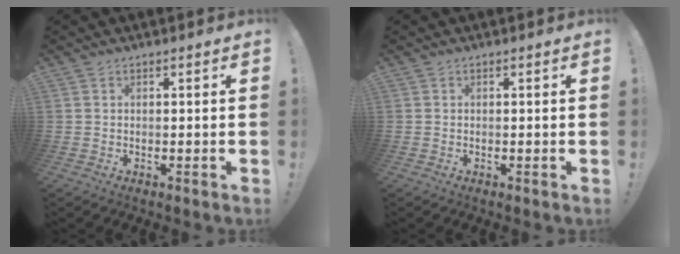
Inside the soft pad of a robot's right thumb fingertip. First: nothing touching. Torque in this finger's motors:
{"motor_torque": [-0.03, 0.14, -0.11, 0.23, 0.08]}